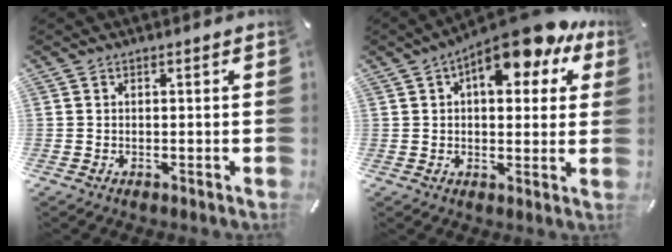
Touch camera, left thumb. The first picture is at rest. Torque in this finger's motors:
{"motor_torque": [3.03, 1.98, 1.43, -1.34, 0.35]}